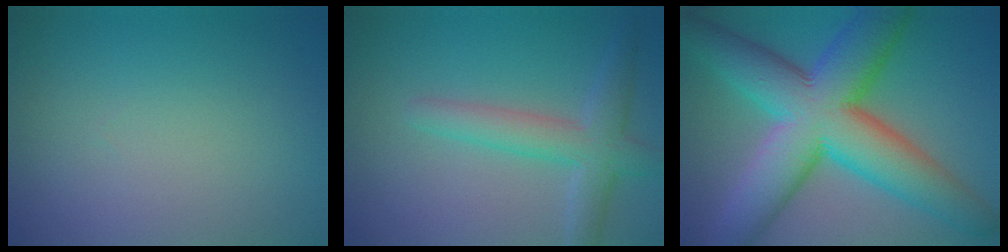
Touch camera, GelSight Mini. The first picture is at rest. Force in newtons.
{"total": 4.0, "press": 4.0, "slide": 0.1}
{"total": 13.8, "press": 13.7, "slide": 0.3}